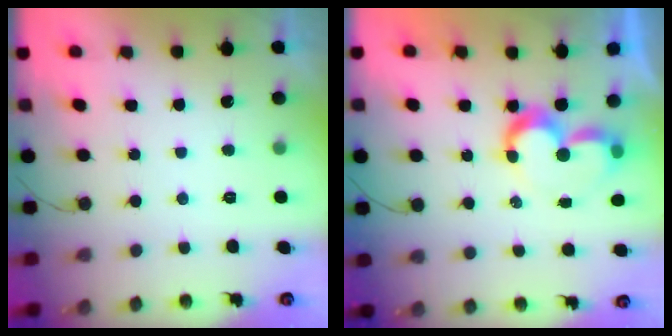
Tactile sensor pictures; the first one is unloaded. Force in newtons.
{"total": 8.9, "press": 8.8, "slide": 0.7}